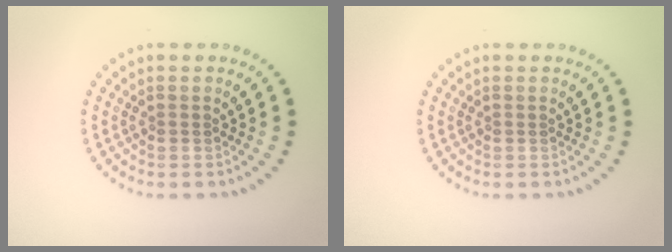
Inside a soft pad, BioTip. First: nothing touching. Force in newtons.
{"total": 0.0}